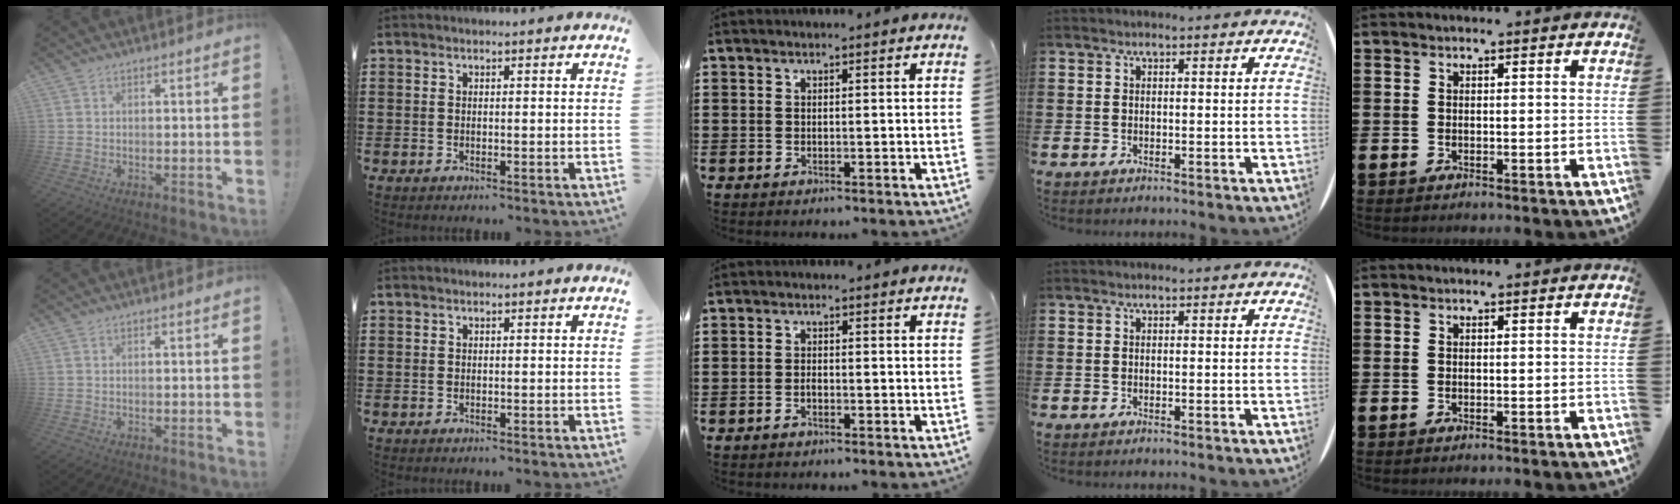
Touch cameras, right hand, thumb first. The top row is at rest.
{"middle": {"total": 1.1, "force": [-0.7, 0.4, 0.7], "torque": [-0.017, -0.003, -0.013]}}